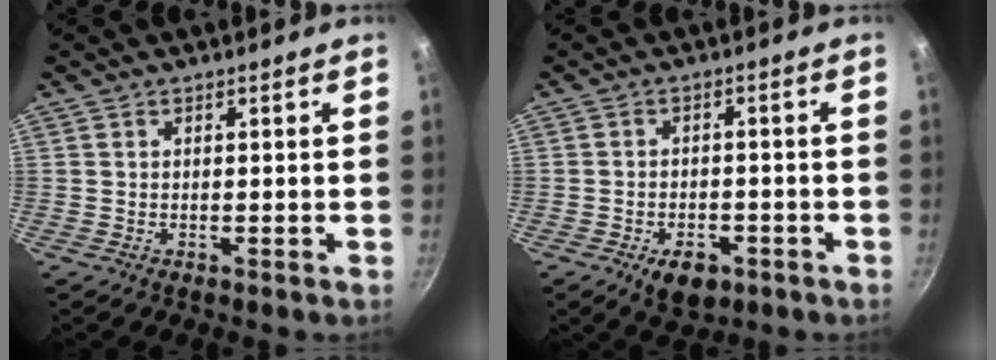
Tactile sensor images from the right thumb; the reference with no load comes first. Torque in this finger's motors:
{"motor_torque": [0.97, 0.84, -0.21, -0.03, 0.00]}